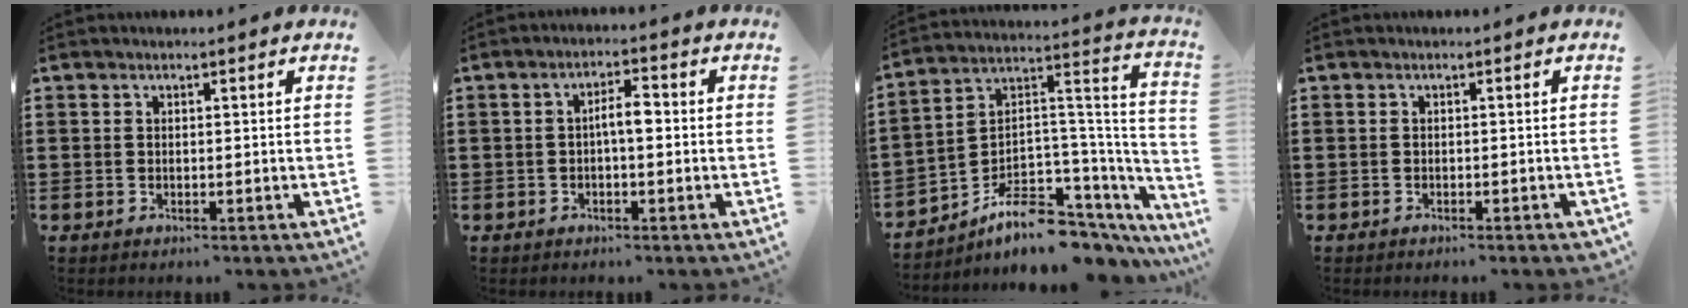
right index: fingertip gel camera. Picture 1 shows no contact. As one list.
[{"total": 3.3, "force": [-0.3, 0.9, 3.1], "torque": [-0.057, 0.008, -0.009]}, {"total": 9.0, "force": [-5.4, 4.9, 5.3], "torque": [-0.109, -0.003, -0.094]}, {"total": 0.6, "force": [-0.5, 0.0, 0.3], "torque": [-0.008, -0.006, -0.009]}]